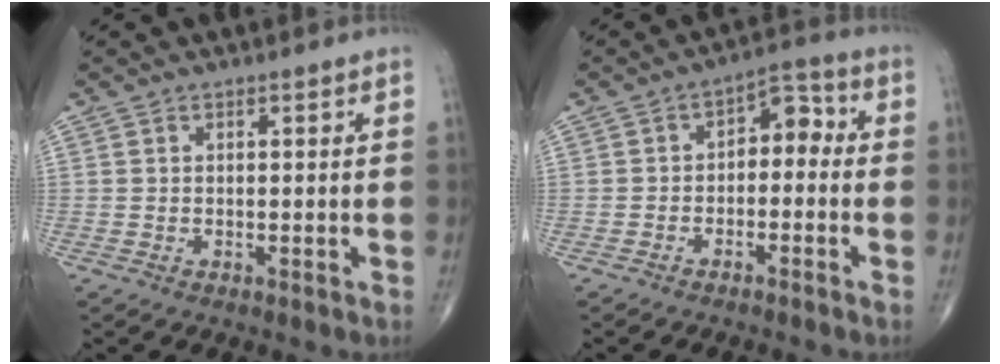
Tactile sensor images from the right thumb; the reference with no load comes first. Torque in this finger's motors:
{"motor_torque": [1.54, 0.73, -0.03, -0.63, 0.00]}